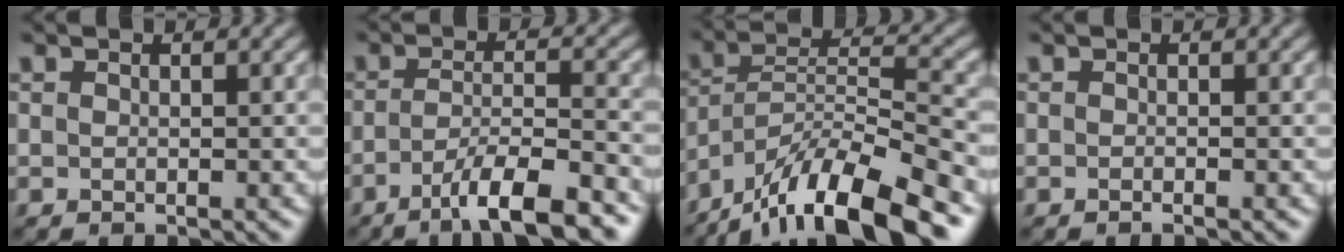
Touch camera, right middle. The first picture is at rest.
{"total": 7.4, "force": [-4.8, 1.5, 5.5], "torque": [-0.086, 0.000, -0.081]}
{"total": 13.4, "force": [-10.4, 3.2, 7.9], "torque": [-0.145, 0.010, -0.187]}
{"total": 0.5, "force": [-0.5, -0.1, 0.3], "torque": [-0.008, -0.006, -0.010]}